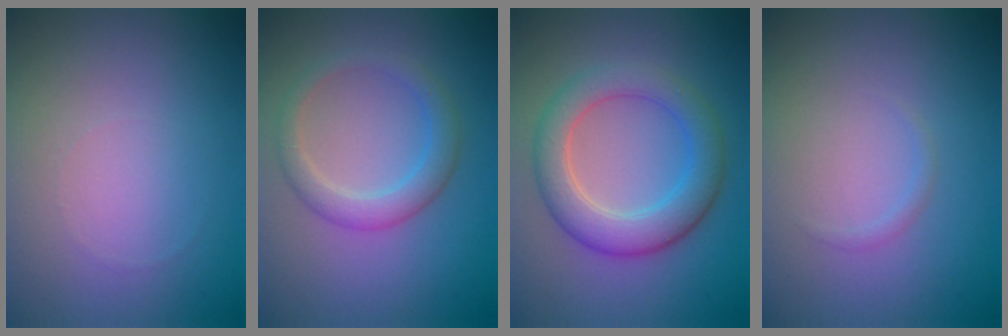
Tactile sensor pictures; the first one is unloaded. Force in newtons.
{"total": 2.8, "press": 2.8, "slide": 0.1}
{"total": 5.4, "press": 5.4, "slide": 0.2}
{"total": 0.5, "press": 0.5, "slide": 0.0}